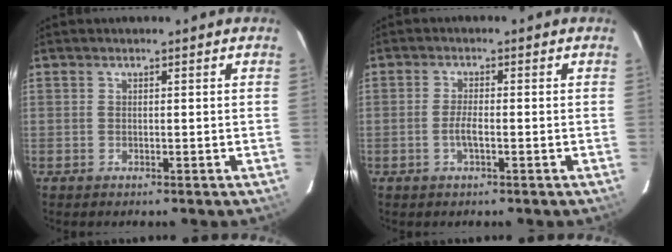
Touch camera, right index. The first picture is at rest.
{"total": 2.6, "force": [-0.9, 0.6, 2.4], "torque": [-0.051, 0.000, -0.019]}